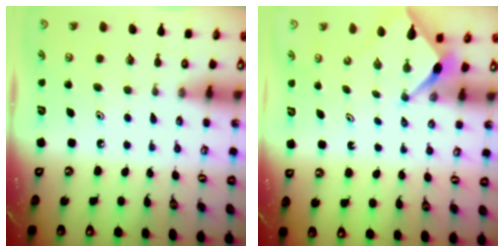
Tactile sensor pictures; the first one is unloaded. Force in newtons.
{"total": 2.4, "press": 2.4, "slide": 0.2}